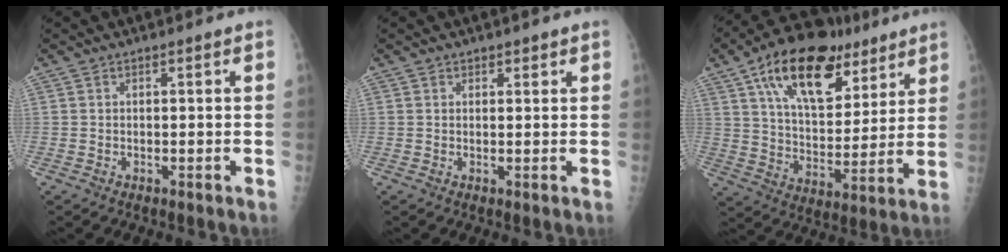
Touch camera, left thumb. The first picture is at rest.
{"total": 1.2, "force": [0.9, 0.8, 0.3], "torque": [0.009, -0.005, 0.009]}
{"total": 22.1, "force": [12.1, 11.7, 14.3], "torque": [-0.197, -0.027, 0.202]}